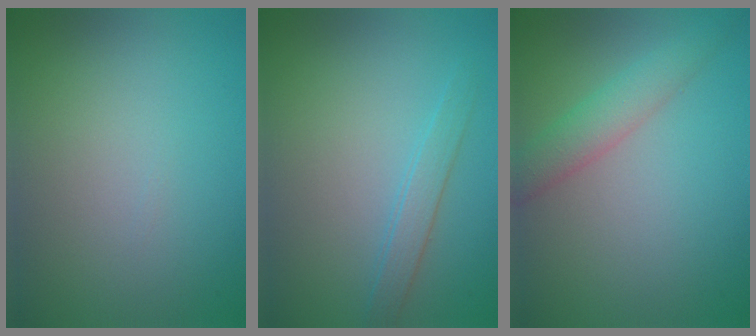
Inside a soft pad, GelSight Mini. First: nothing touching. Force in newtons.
{"total": 1.8, "press": 1.8, "slide": 0.1}
{"total": 3.2, "press": 3.2, "slide": 0.1}